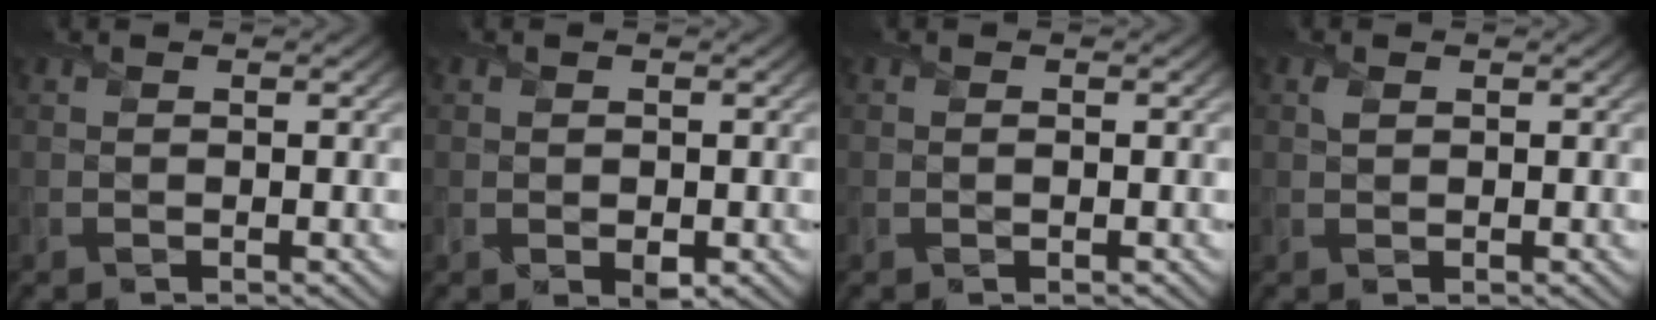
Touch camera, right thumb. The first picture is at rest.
{"total": 1.2, "force": [-0.2, 1.0, 0.8], "torque": [-0.014, -0.006, -0.001]}
{"total": 0.0}
{"total": 0.7, "force": [0.4, 0.5, 0.4], "torque": [-0.013, -0.002, 0.009]}